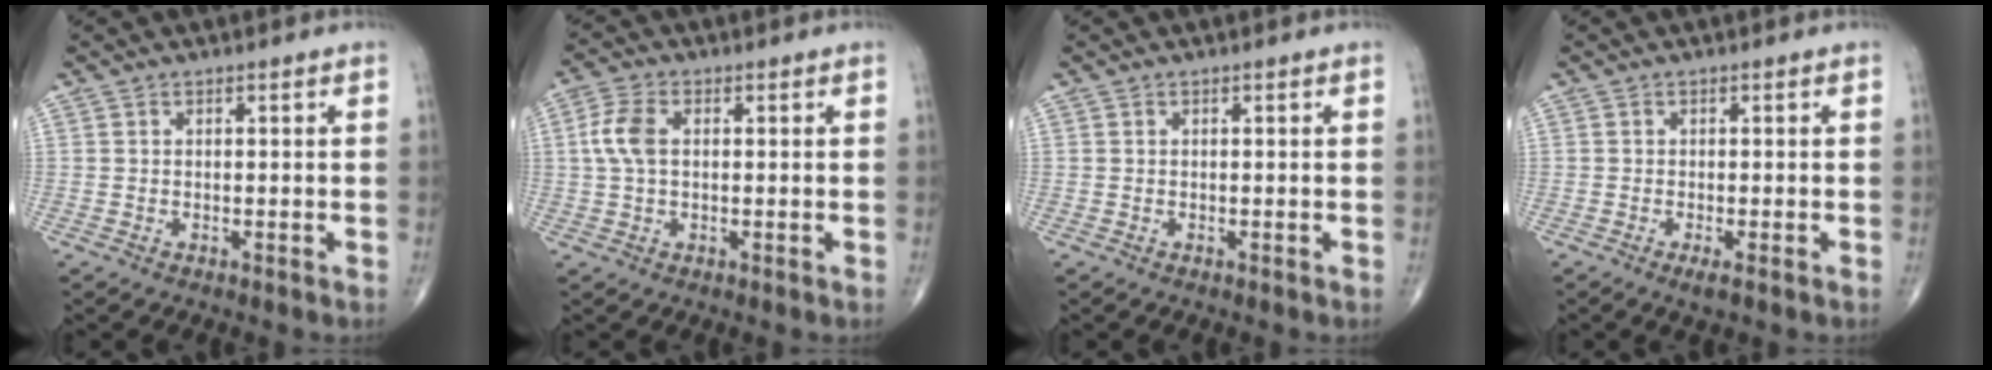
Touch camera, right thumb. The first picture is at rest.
{"total": 5.5, "force": [0.7, 3.2, 4.4], "torque": [-0.107, 0.013, 0.009]}
{"total": 0.0}
{"total": 1.7, "force": [-0.8, 0.3, 1.4], "torque": [-0.029, -0.005, -0.018]}